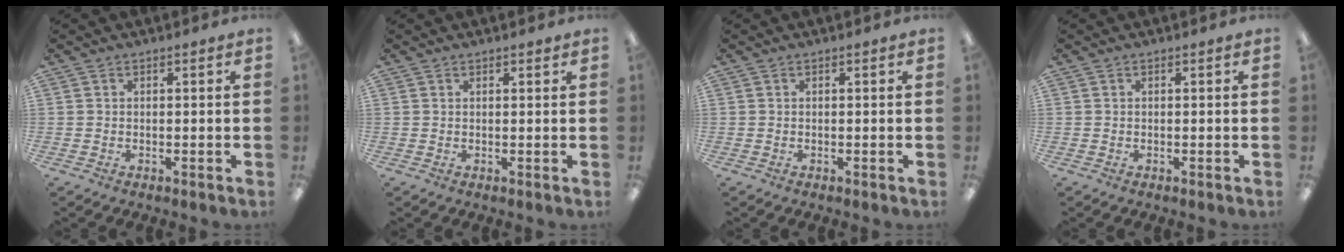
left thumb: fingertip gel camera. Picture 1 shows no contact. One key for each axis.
{"total": 0.6, "fx": 0.5, "fy": 0.1, "fz": 0.0, "tx": 0.000, "ty": -0.002, "tz": 0.011}
{"total": 0.0}
{"total": 0.0}